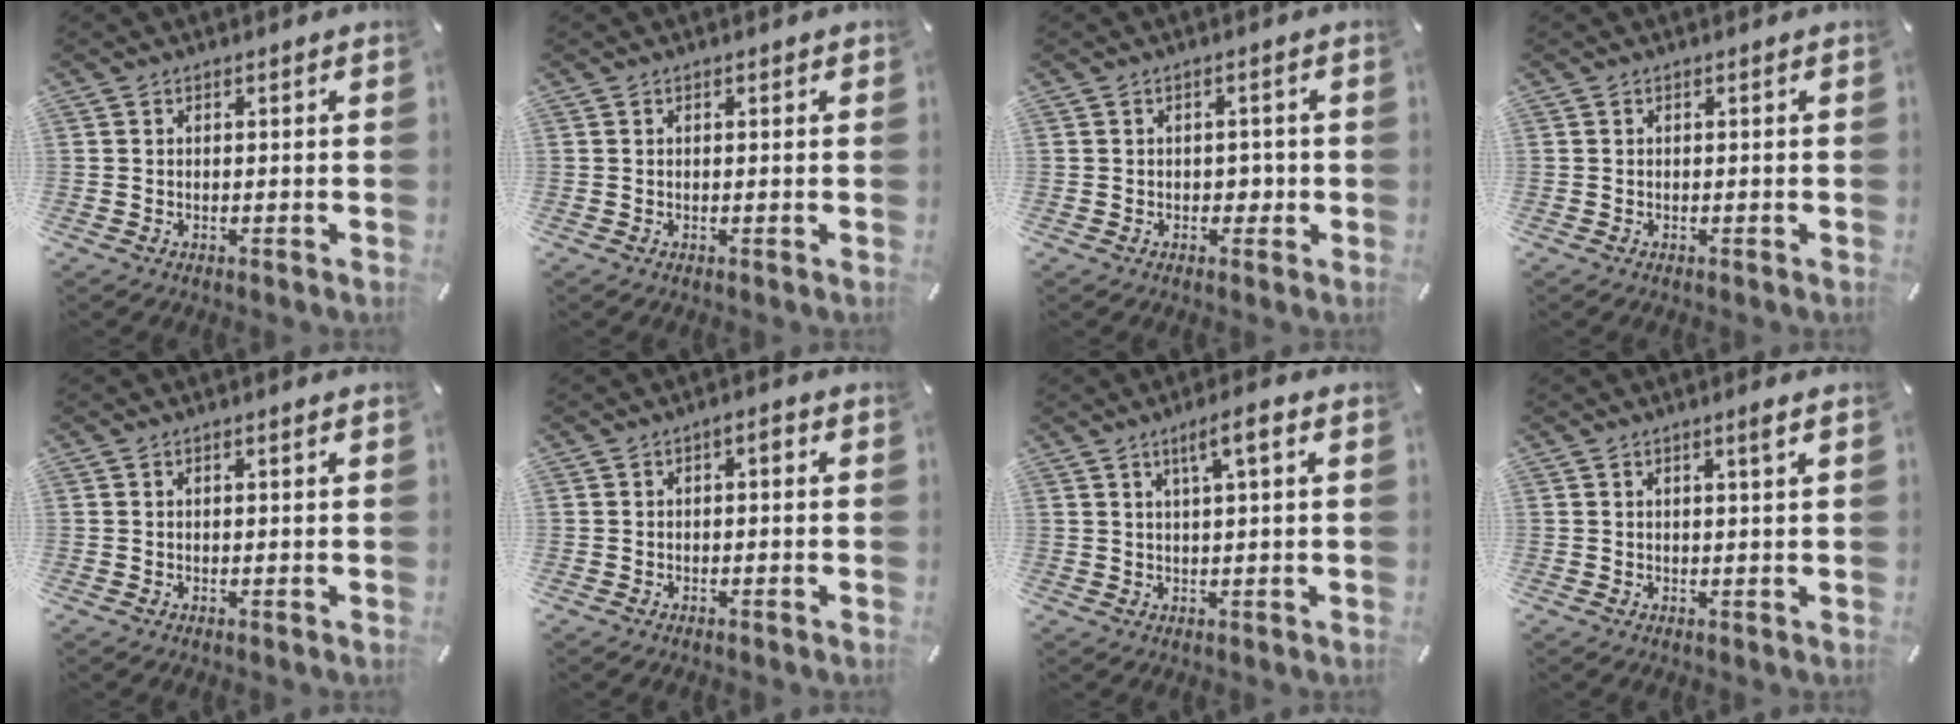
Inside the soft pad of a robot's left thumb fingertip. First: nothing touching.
{"total": 0.0}
{"total": 2.3, "force": [-0.3, 2.0, 1.2], "torque": [-0.015, 0.001, -0.010]}
{"total": 0.0}
{"total": 0.6, "force": [0.2, 0.1, 0.6], "torque": [-0.010, 0.001, 0.003]}
{"total": 1.7, "force": [-0.4, 1.2, 1.1], "torque": [-0.015, 0.007, -0.015]}
{"total": 4.9, "force": [2.4, 1.2, 4.1], "torque": [-0.069, -0.002, 0.036]}
{"total": 1.9, "force": [1.0, -0.1, 1.6], "torque": [-0.033, -0.002, 0.016]}